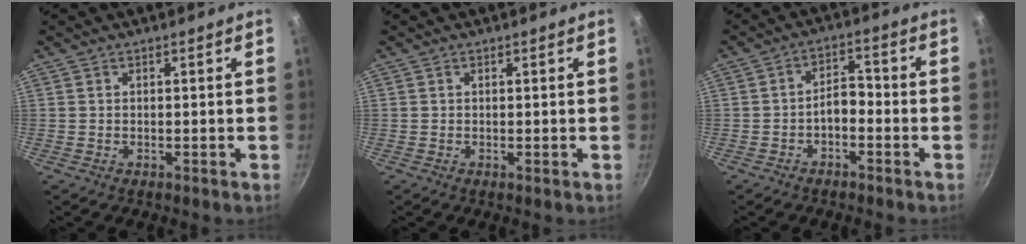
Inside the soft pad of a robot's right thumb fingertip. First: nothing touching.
{"total": 0.0}
{"total": 4.6, "force": [-1.6, 2.7, 3.3], "torque": [-0.042, 0.030, -0.035]}